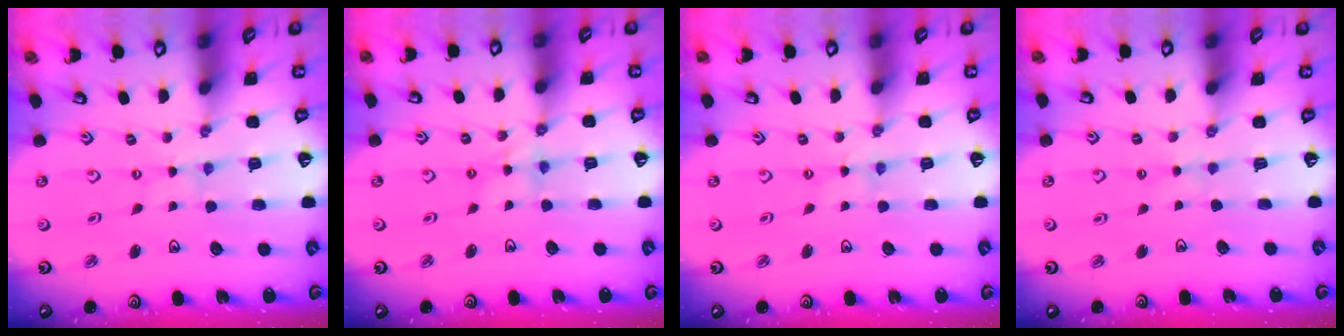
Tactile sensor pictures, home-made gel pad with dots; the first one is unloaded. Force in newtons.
{"total": 5.6, "press": 5.6, "slide": 0.5}
{"total": 0.6, "press": 0.6, "slide": 0.1}
{"total": 2.2, "press": 2.2, "slide": 0.5}